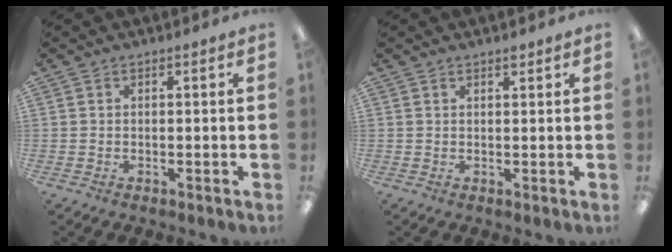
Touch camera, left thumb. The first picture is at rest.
{"total": 1.0, "force": [0.9, 0.2, 0.4], "torque": [-0.009, 0.000, 0.017]}